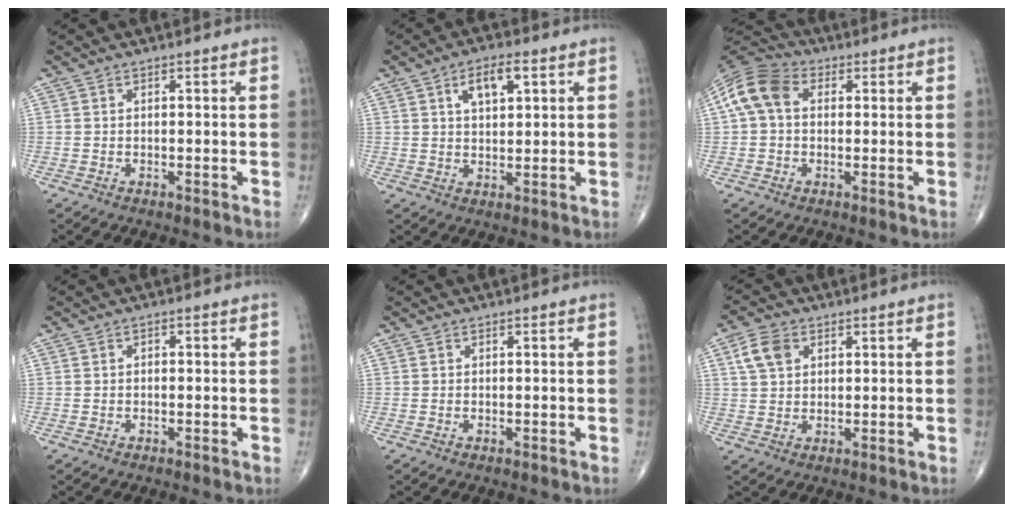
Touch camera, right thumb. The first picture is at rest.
{"total": 6.2, "force": [2.6, 2.9, 4.9], "torque": [-0.067, -0.006, 0.042]}
{"total": 9.6, "force": [1.5, 7.0, 6.4], "torque": [-0.128, 0.031, 0.018]}
{"total": 0.6, "force": [0.0, 0.4, 0.4], "torque": [-0.005, 0.001, -0.002]}
{"total": 0.0}
{"total": 5.6, "force": [2.2, 4.0, 3.3], "torque": [-0.053, 0.002, 0.041]}